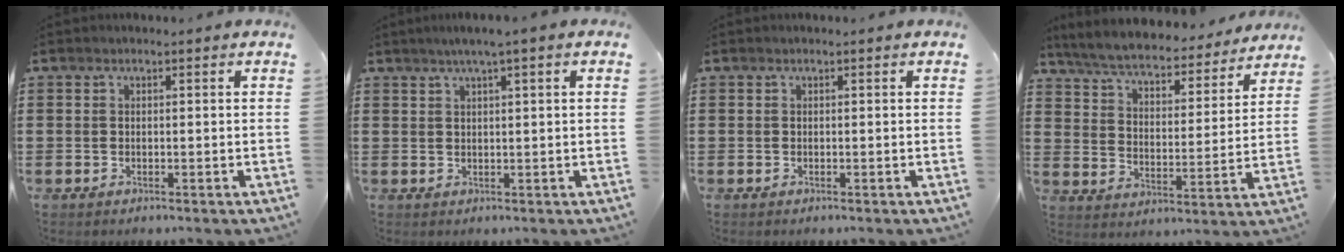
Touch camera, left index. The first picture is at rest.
{"total": 2.0, "force": [1.0, -0.2, 1.7], "torque": [-0.034, 0.000, 0.016]}
{"total": 0.0}
{"total": 6.3, "force": [6.0, 0.4, 1.9], "torque": [-0.066, -0.041, 0.102]}